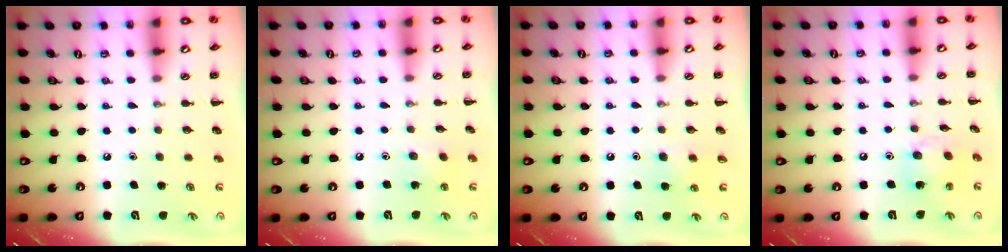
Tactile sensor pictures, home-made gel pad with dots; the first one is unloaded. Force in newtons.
{"total": 5.6, "press": 5.4, "slide": 1.4}
{"total": 4.2, "press": 4.0, "slide": 1.4}
{"total": 7.2, "press": 7.2, "slide": 0.5}